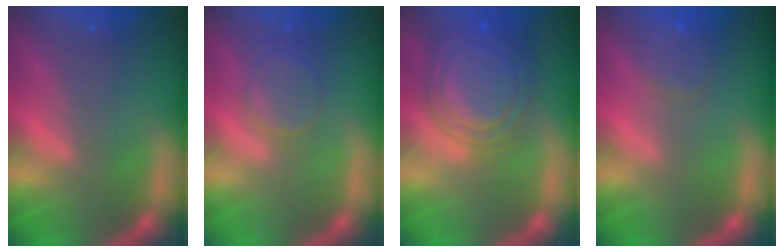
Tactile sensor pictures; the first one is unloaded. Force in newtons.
{"total": 3.5}
{"total": 9.5}
{"total": 2.4}